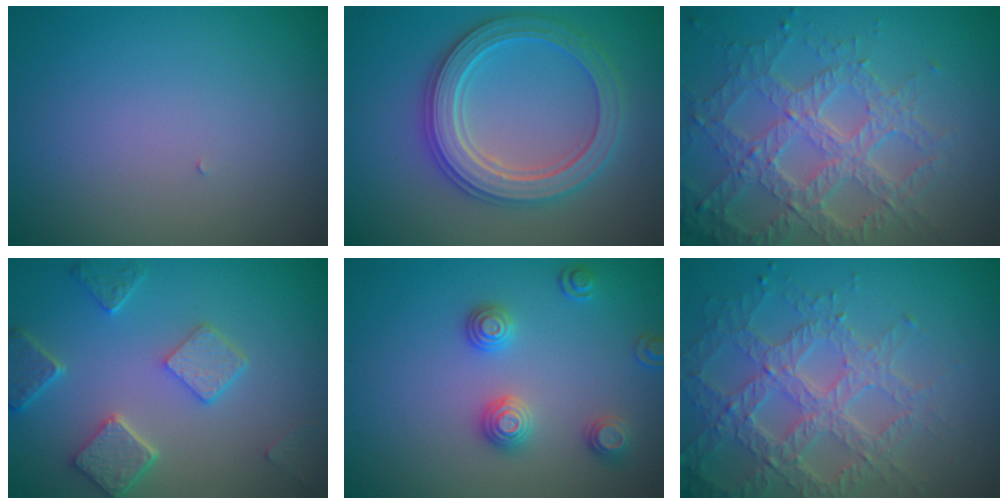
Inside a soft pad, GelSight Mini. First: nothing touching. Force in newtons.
{"total": 5.1, "press": 5.1, "slide": 0.9}
{"total": 7.4, "press": 5.4, "slide": 5.0}
{"total": 4.8, "press": 3.8, "slide": 2.9}
{"total": 2.7, "press": 2.6, "slide": 0.9}
{"total": 6.1, "press": 4.8, "slide": 3.7}